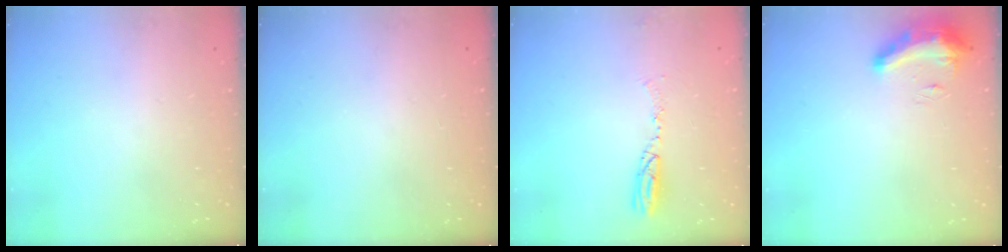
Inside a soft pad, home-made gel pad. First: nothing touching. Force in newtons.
{"total": 0.0}
{"total": 5.9, "press": 5.8, "slide": 0.9}
{"total": 15.9, "press": 10.7, "slide": 11.8}